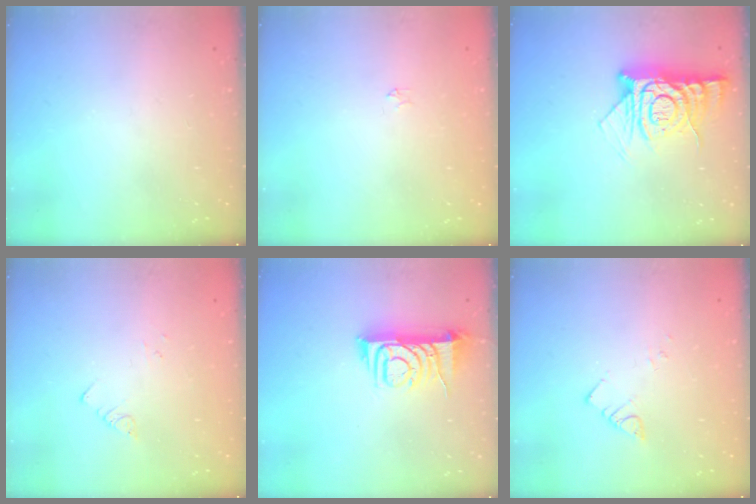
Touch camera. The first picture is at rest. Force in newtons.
{"total": 2.2, "press": 2.2, "slide": 0.3}
{"total": 12.8, "press": 12.8, "slide": 1.0}
{"total": 1.8, "press": 1.8, "slide": 0.2}
{"total": 9.0, "press": 9.0, "slide": 0.7}
{"total": 2.5, "press": 2.5, "slide": 0.3}